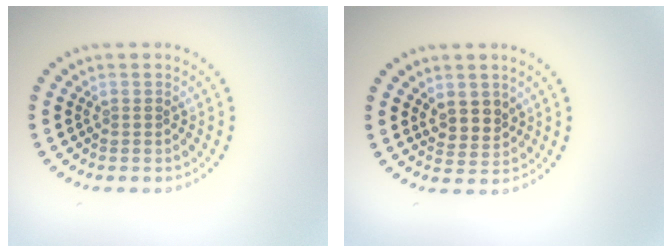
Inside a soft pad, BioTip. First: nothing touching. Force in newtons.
{"total": 2.3, "press": 2.2, "slide": 0.9}